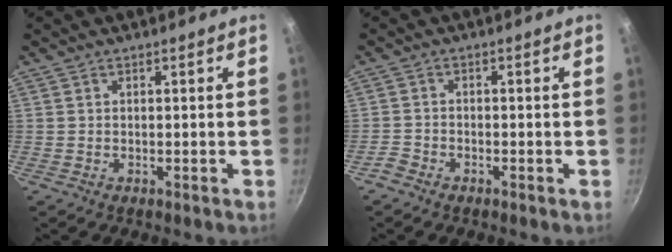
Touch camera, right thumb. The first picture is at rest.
{"total": 2.1, "force": [-1.7, 1.0, 0.6], "torque": [-0.026, 0.017, -0.037]}